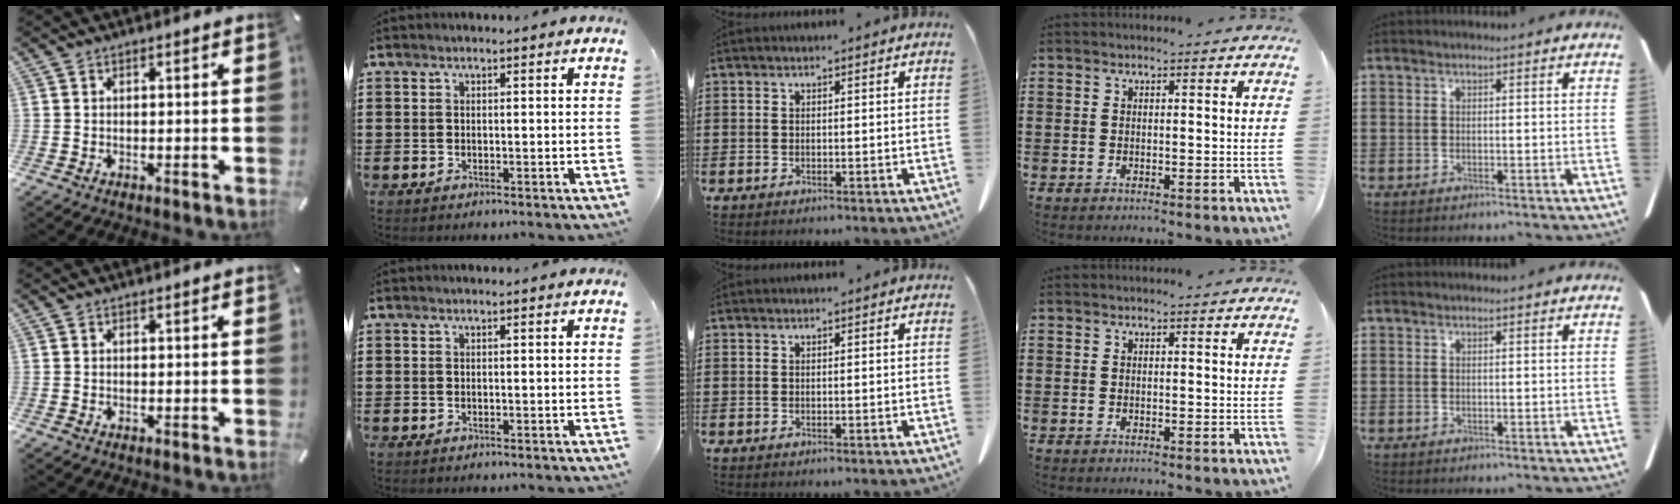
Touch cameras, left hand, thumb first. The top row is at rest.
{}